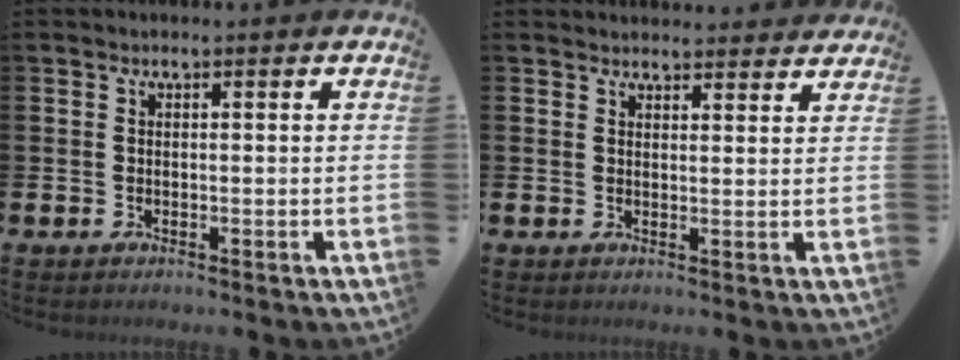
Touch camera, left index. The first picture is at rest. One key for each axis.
{"total": 2.7, "fx": 2.6, "fy": 0.7, "fz": -0.2, "tx": 0.009, "ty": -0.015, "tz": 0.045}